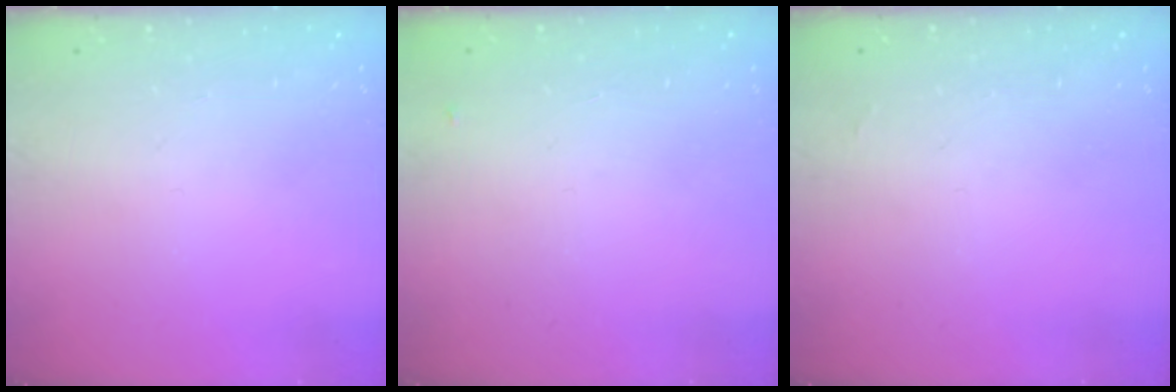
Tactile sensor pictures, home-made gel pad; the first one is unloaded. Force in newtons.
{"total": 2.8, "press": 2.8, "slide": 0.4}
{"total": 1.3, "press": 1.3, "slide": 0.2}